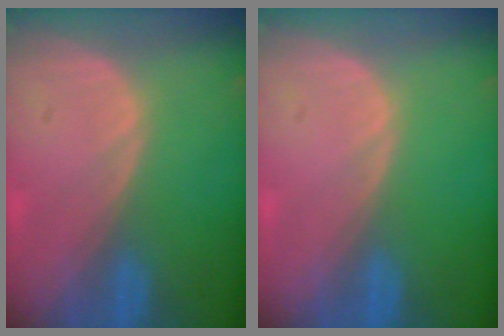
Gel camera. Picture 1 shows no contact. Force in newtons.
{"total": 0.0}